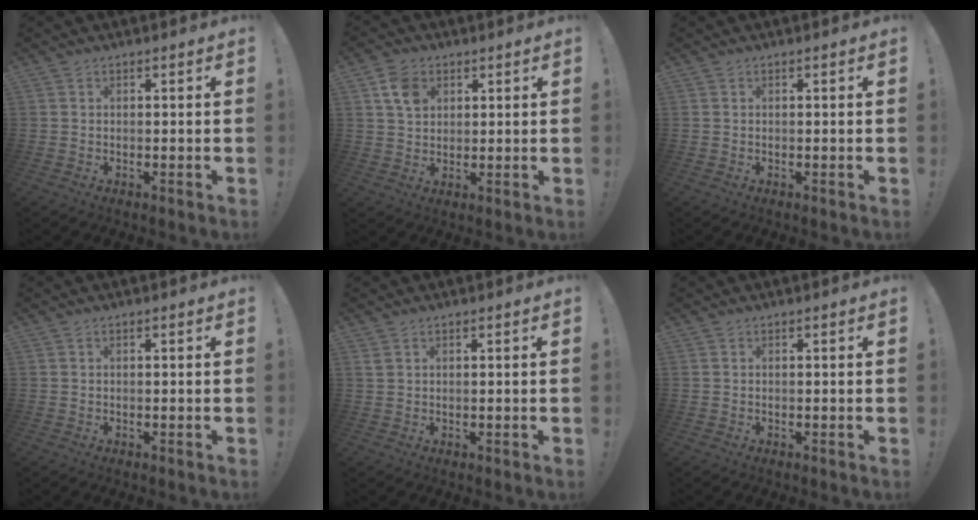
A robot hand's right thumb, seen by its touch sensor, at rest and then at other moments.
{"total": 7.7, "force": [3.4, 5.9, 3.6], "torque": [-0.049, -0.005, 0.066]}
{"total": 0.0}
{"total": 0.6, "force": [-0.2, -0.1, 0.5], "torque": [-0.009, 0.000, -0.004]}
{"total": 1.1, "force": [0.7, 0.6, 0.5], "torque": [-0.010, 0.001, 0.015]}
{"total": 0.0}